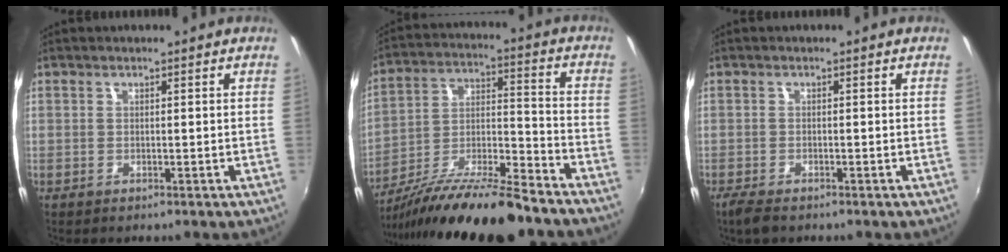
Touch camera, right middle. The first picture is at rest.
{"total": 18.9, "force": [-15.0, 2.1, 11.2], "torque": [-0.204, -0.014, -0.257]}
{"total": 3.2, "force": [-2.4, 0.8, 1.9], "torque": [-0.042, -0.014, -0.044]}